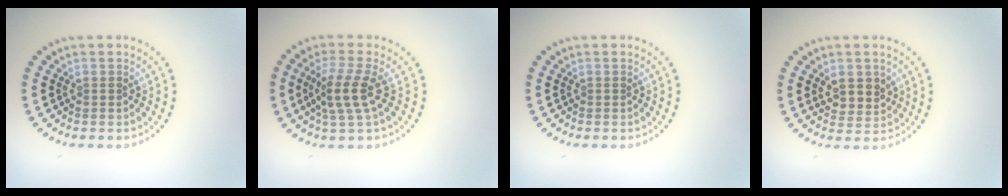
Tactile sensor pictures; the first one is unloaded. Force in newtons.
{"total": 3.5, "press": 3.0, "slide": 1.8}
{"total": 0.0}
{"total": 2.6, "press": 2.4, "slide": 1.0}